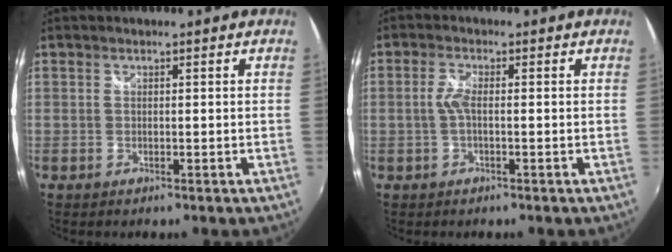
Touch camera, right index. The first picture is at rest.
{"total": 2.8, "force": [-0.3, 0.7, 2.6], "torque": [-0.057, 0.003, -0.006]}